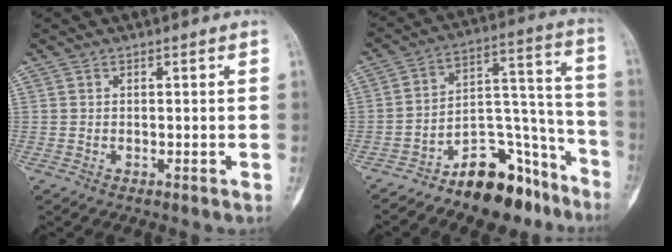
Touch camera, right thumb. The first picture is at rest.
{"total": 15.5, "force": [-11.4, 7.2, 7.6], "torque": [-0.071, 0.123, -0.184]}